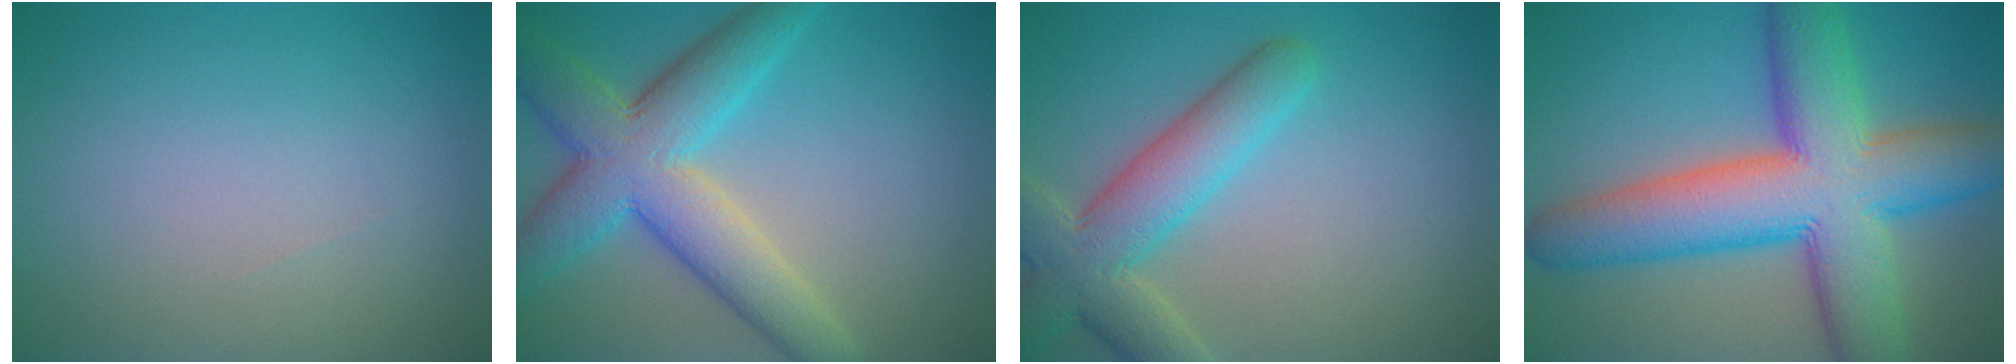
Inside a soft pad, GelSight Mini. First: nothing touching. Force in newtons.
{"total": 8.4, "press": 8.4, "slide": 0.4}
{"total": 6.4, "press": 6.4, "slide": 0.4}
{"total": 13.3, "press": 13.2, "slide": 0.6}